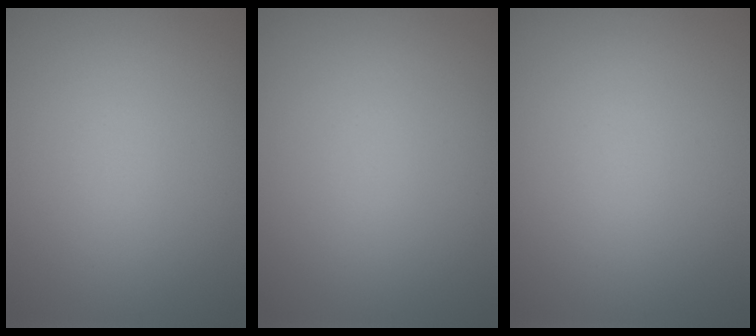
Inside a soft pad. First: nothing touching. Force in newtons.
{"total": 0.0}
{"total": 0.0}